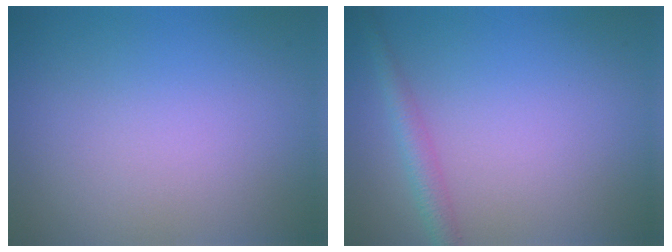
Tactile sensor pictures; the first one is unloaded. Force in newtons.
{"total": 2.2, "press": 2.2, "slide": 0.1}